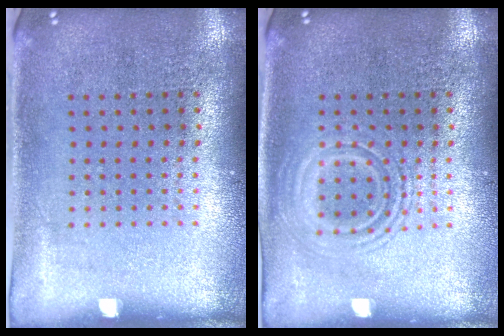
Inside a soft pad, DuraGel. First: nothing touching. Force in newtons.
{"total": 1.4, "press": 1.4, "slide": 0.2}